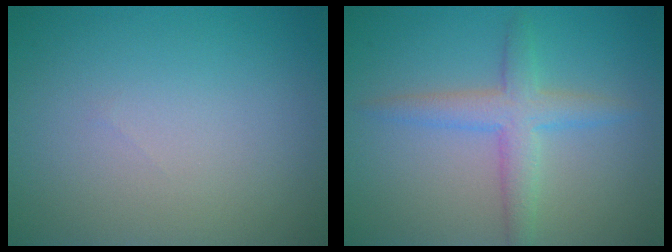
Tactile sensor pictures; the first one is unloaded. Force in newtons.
{"total": 3.4, "press": 3.4, "slide": 0.1}